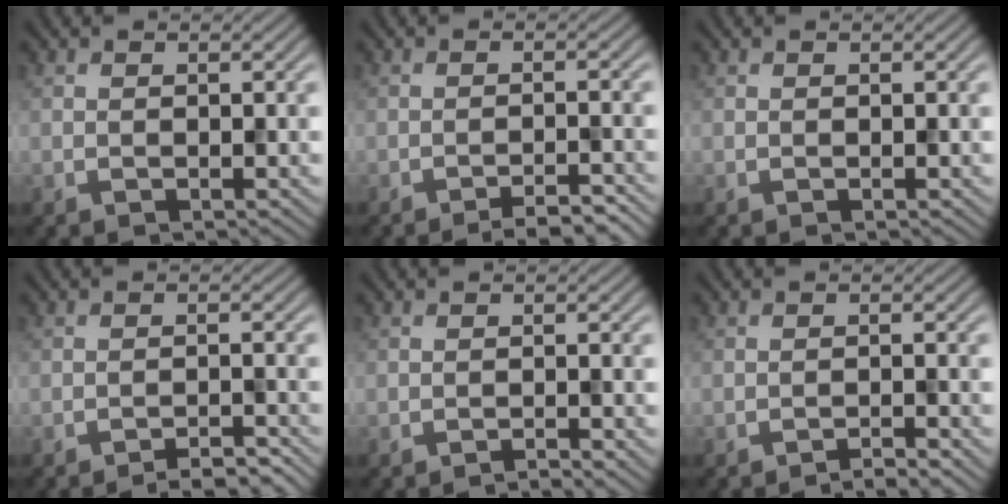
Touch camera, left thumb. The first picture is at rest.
{"total": 3.5, "force": [-2.9, 0.4, 2.0], "torque": [-0.030, 0.010, -0.047]}
{"total": 0.0}
{"total": 3.2, "force": [-2.8, 0.2, 1.5], "torque": [-0.021, 0.009, -0.046]}
{"total": 1.4, "force": [-1.2, 0.1, 0.9], "torque": [-0.008, 0.004, -0.024]}
{"total": 1.9, "force": [-1.6, 0.1, 1.1], "torque": [-0.010, 0.005, -0.033]}